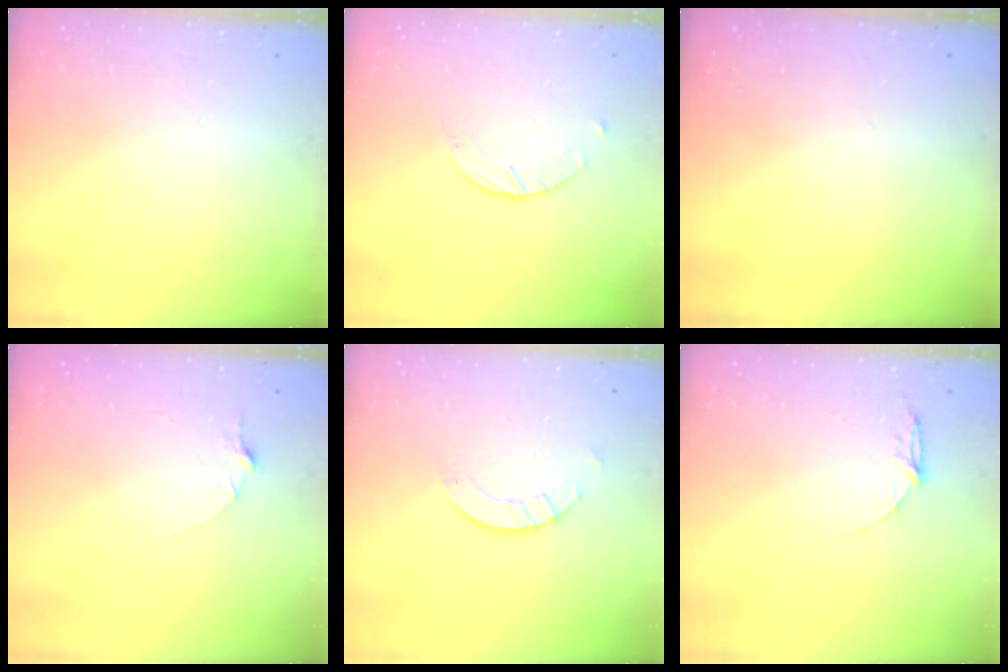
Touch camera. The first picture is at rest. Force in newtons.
{"total": 2.0, "press": 2.0, "slide": 0.3}
{"total": 0.0}
{"total": 2.5, "press": 2.5, "slide": 0.3}
{"total": 2.6, "press": 2.6, "slide": 0.2}
{"total": 5.4, "press": 5.4, "slide": 0.5}